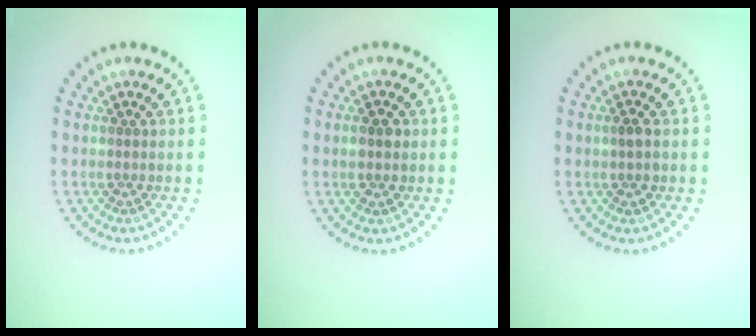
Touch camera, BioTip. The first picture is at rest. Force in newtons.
{"total": 1.2, "press": 1.2, "slide": 0.1}
{"total": 1.2, "press": 1.2, "slide": 0.0}